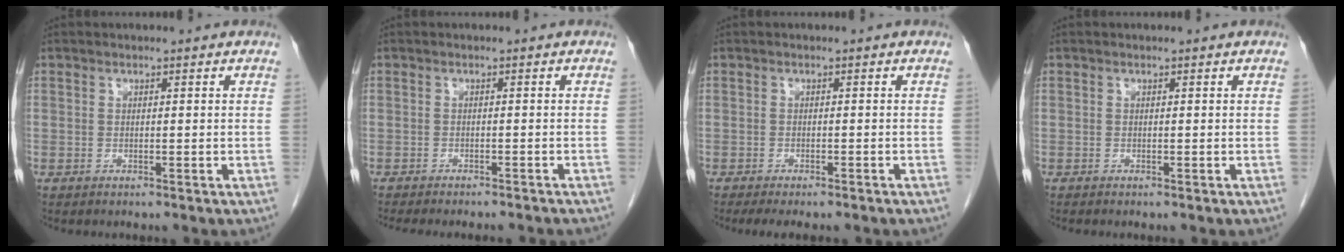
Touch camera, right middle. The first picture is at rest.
{"total": 10.8, "force": [-9.8, 1.6, 4.3], "torque": [-0.045, -0.012, -0.113]}
{"total": 6.3, "force": [-5.2, 1.2, 3.4], "torque": [-0.035, -0.007, -0.066]}
{"total": 0.0}